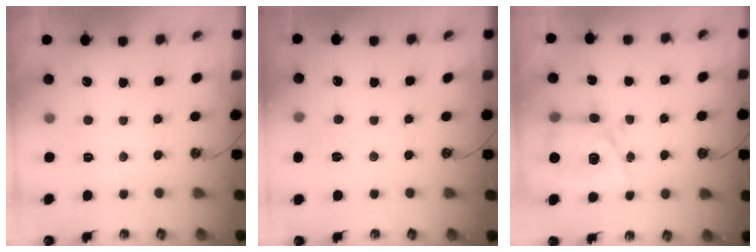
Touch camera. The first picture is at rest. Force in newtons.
{"total": 4.7, "press": 4.7, "slide": 0.6}
{"total": 10.1, "press": 10.0, "slide": 0.6}